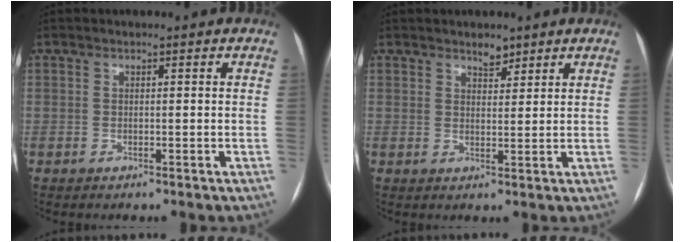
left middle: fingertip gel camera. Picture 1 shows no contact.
{"total": 2.4, "force": [2.0, 1.0, 0.9], "torque": [-0.015, -0.002, 0.031]}